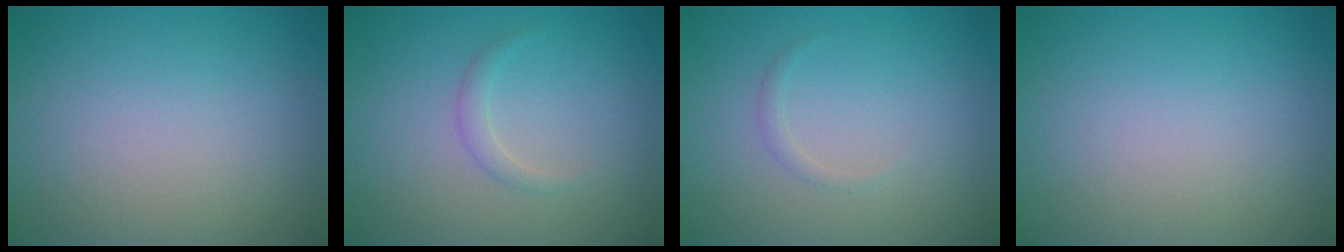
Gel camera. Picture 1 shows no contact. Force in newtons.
{"total": 1.1, "press": 1.1, "slide": 0.1}
{"total": 0.6, "press": 0.6, "slide": 0.0}
{"total": 0.0}